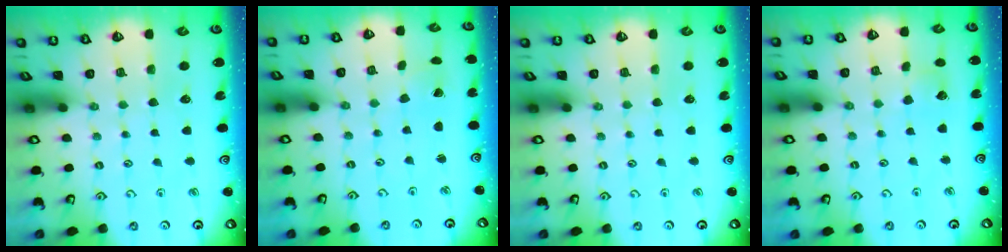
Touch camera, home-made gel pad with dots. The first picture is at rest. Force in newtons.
{"total": 0.7, "press": 0.5, "slide": 0.4}
{"total": 0.0}
{"total": 4.8, "press": 4.7, "slide": 0.7}